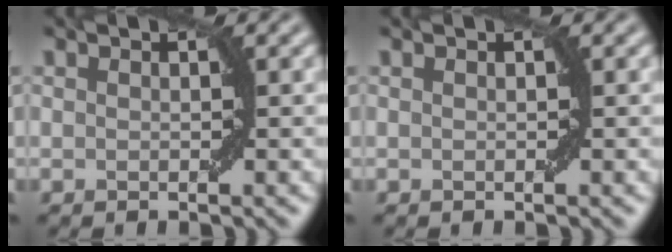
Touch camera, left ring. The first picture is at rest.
{"total": 0.0}